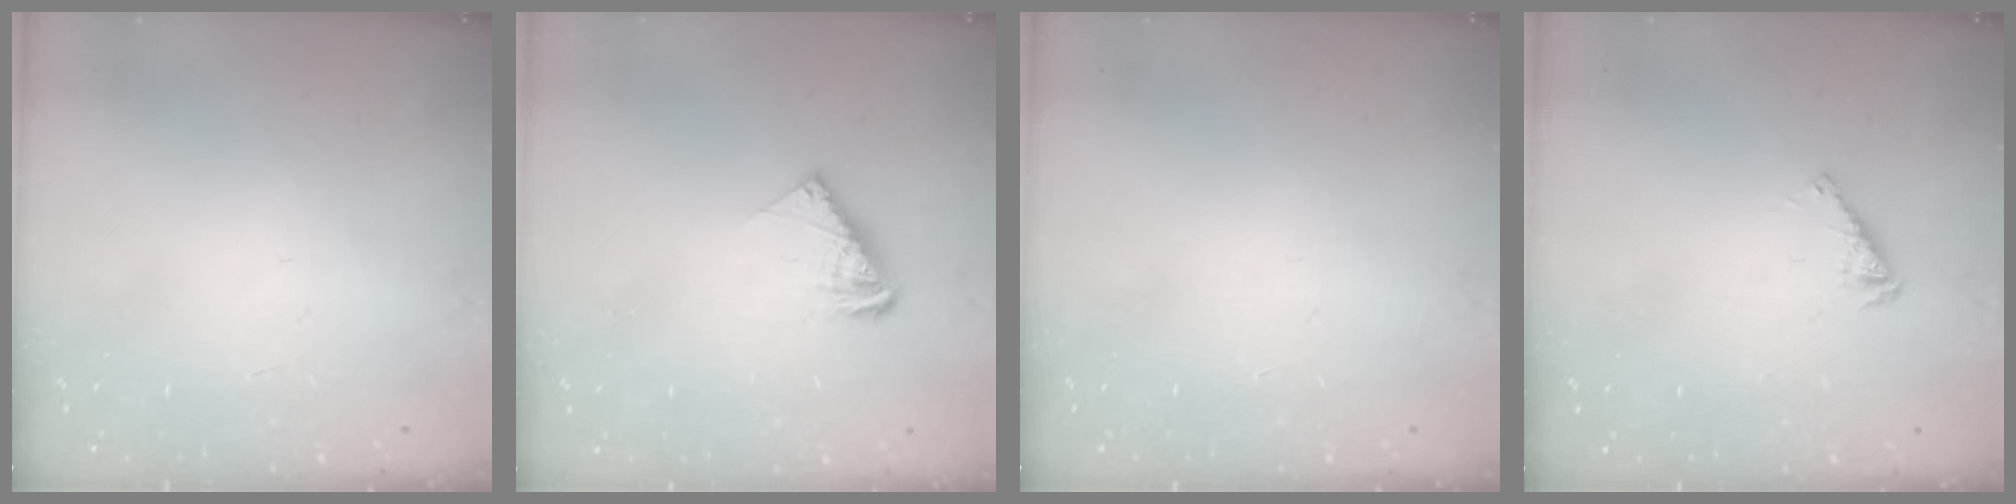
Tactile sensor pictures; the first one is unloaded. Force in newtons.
{"total": 6.8, "press": 6.8, "slide": 0.6}
{"total": 0.0}
{"total": 3.9, "press": 3.9, "slide": 0.1}